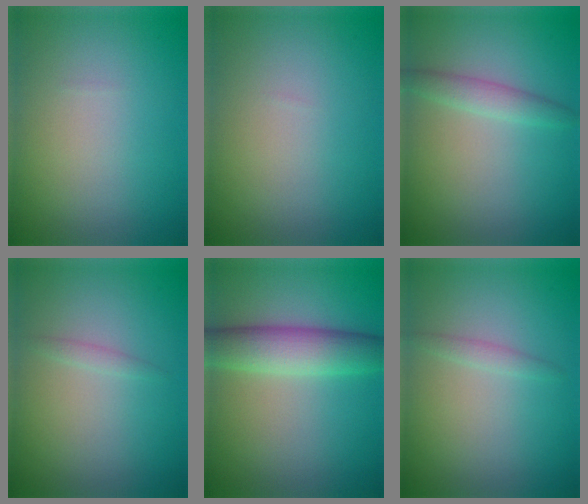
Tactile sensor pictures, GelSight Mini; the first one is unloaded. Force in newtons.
{"total": 0.0}
{"total": 2.1, "press": 2.1, "slide": 0.1}
{"total": 0.8, "press": 0.8, "slide": 0.1}
{"total": 5.4, "press": 5.4, "slide": 0.2}
{"total": 0.9, "press": 0.9, "slide": 0.1}